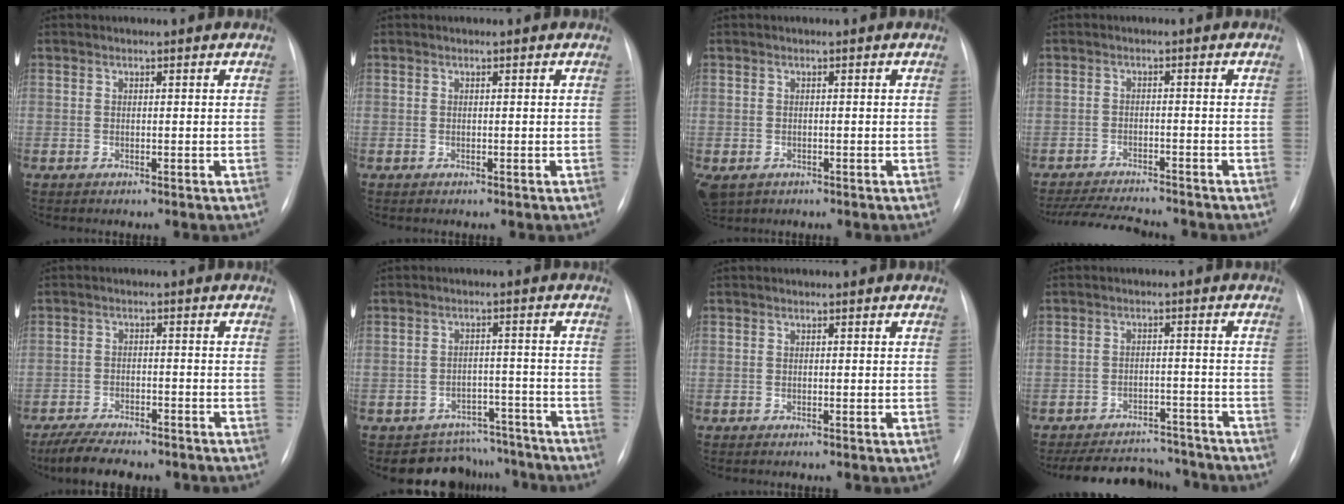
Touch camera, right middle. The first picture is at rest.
{"total": 0.0}
{"total": 4.9, "force": [-2.6, 3.7, 2.0], "torque": [-0.047, -0.005, -0.034]}
{"total": 10.3, "force": [-9.6, 1.2, 3.7], "torque": [-0.061, -0.007, -0.144]}
{"total": 9.7, "force": [-8.1, 2.8, 4.6], "torque": [-0.074, -0.010, -0.120]}
{"total": 7.9, "force": [-7.0, 3.5, -1.0], "torque": [0.033, 0.039, -0.093]}
{"total": 0.0}
{"total": 13.4, "force": [-12.3, 4.2, 3.1], "torque": [-0.049, 0.012, -0.164]}